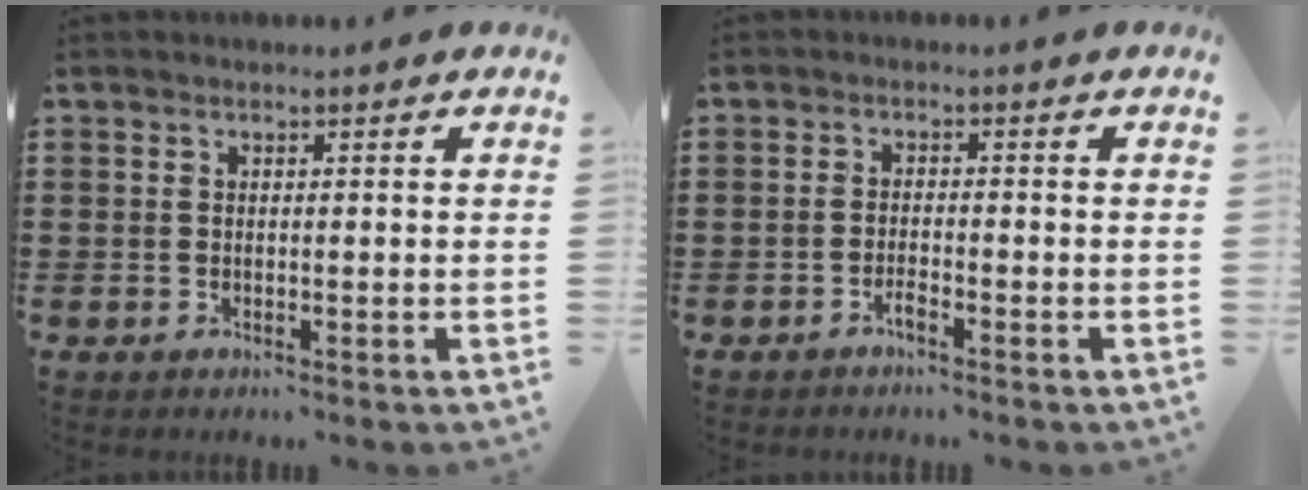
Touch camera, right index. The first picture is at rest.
{"total": 1.6, "force": [-1.2, 0.2, 1.0], "torque": [-0.020, -0.003, -0.021]}